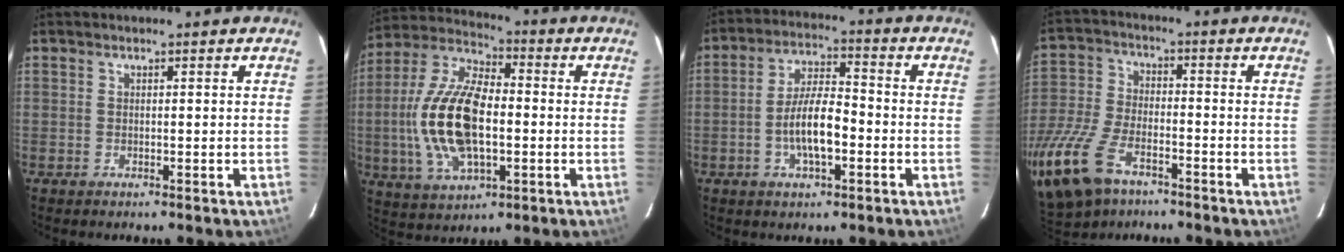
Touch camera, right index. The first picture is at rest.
{"total": 18.3, "force": [-2.0, 9.0, 15.9], "torque": [-0.331, 0.005, -0.035]}
{"total": 8.8, "force": [-2.7, 2.9, 7.9], "torque": [-0.153, 0.005, -0.045]}
{"total": 19.6, "force": [-12.4, 9.9, 11.5], "torque": [-0.284, -0.035, -0.238]}